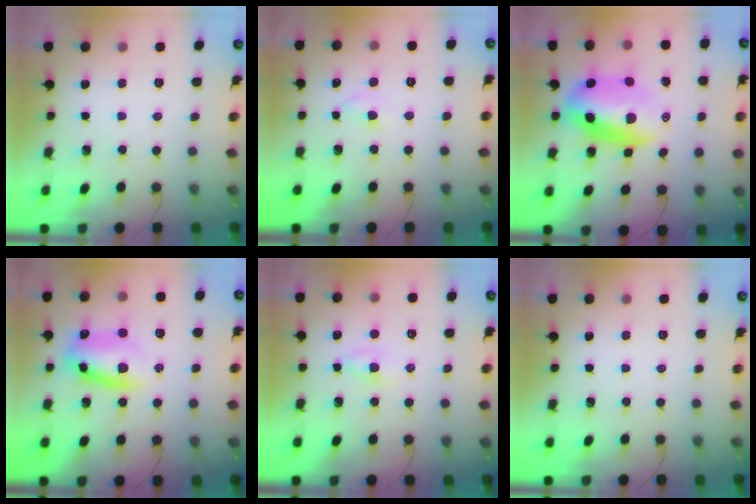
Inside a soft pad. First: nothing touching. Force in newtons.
{"total": 2.3, "press": 2.0, "slide": 1.1}
{"total": 12.2, "press": 11.8, "slide": 3.0}
{"total": 11.5, "press": 11.3, "slide": 2.5}
{"total": 2.2, "press": 2.1, "slide": 0.9}
{"total": 0.0}